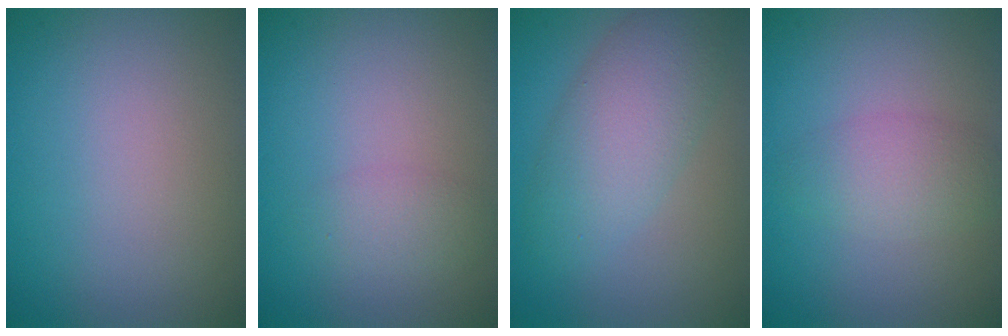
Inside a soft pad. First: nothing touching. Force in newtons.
{"total": 1.5, "press": 1.5, "slide": 0.1}
{"total": 5.3, "press": 5.3, "slide": 0.2}
{"total": 2.7, "press": 2.7, "slide": 0.1}